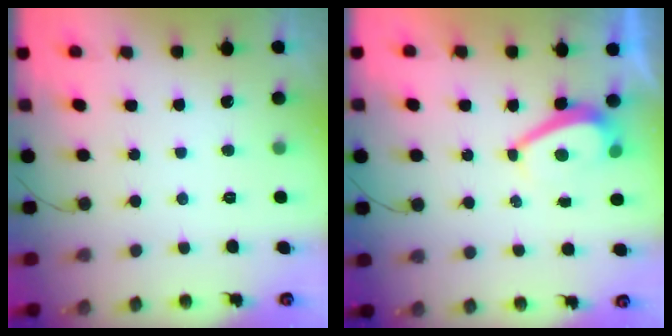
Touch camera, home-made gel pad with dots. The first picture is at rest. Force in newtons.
{"total": 3.0, "press": 2.9, "slide": 0.6}